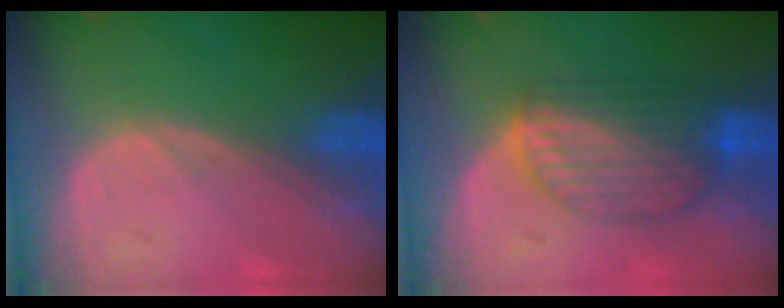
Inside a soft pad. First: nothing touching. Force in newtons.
{"total": 7.1, "press": 7.0, "slide": 1.3}